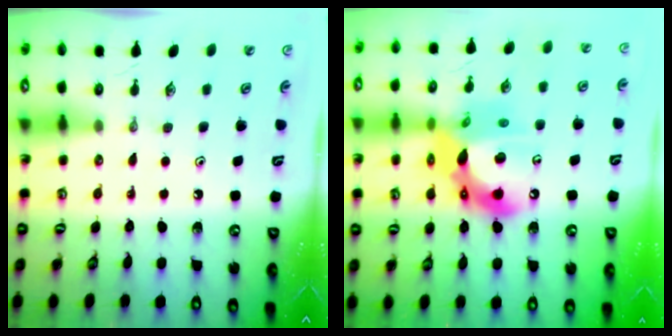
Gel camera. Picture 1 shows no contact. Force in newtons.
{"total": 18.1, "press": 18.0, "slide": 2.1}